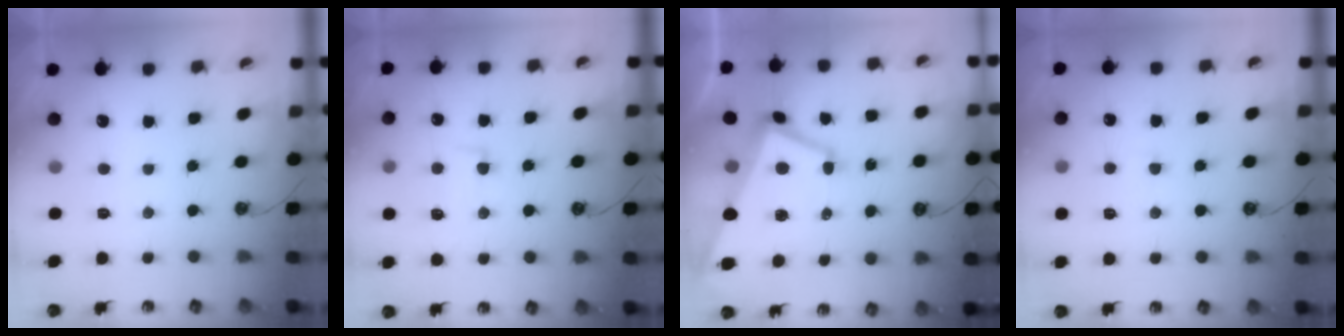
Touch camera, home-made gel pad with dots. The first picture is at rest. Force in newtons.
{"total": 2.2, "press": 1.5, "slide": 1.6}
{"total": 4.4, "press": 4.2, "slide": 1.1}
{"total": 4.9, "press": 4.9, "slide": 0.6}